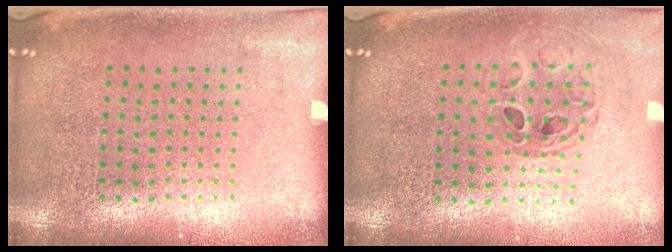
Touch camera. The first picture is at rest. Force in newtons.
{"total": 0.7, "press": 0.7, "slide": 0.1}